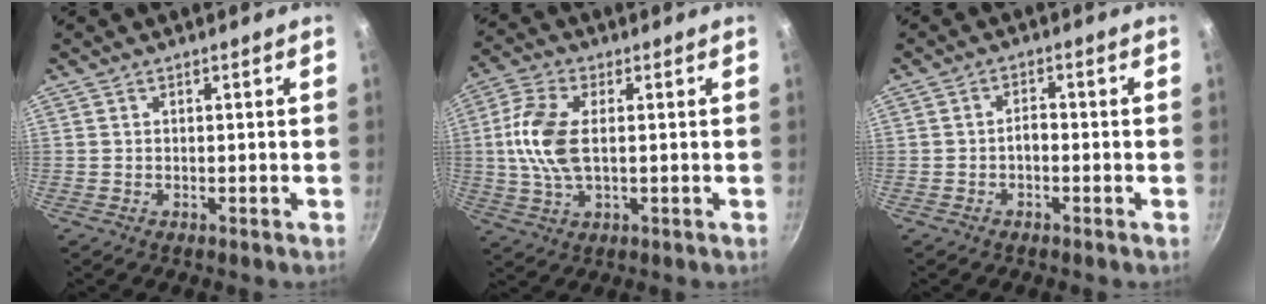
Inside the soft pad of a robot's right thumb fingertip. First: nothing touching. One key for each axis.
{"total": 10.5, "fx": 0.7, "fy": 5.4, "fz": 9.0, "tx": -0.206, "ty": 0.005, "tz": 0.014}
{"total": 2.1, "fx": -0.8, "fy": 1.2, "fz": 1.6, "tx": -0.018, "ty": 0.011, "tz": -0.017}